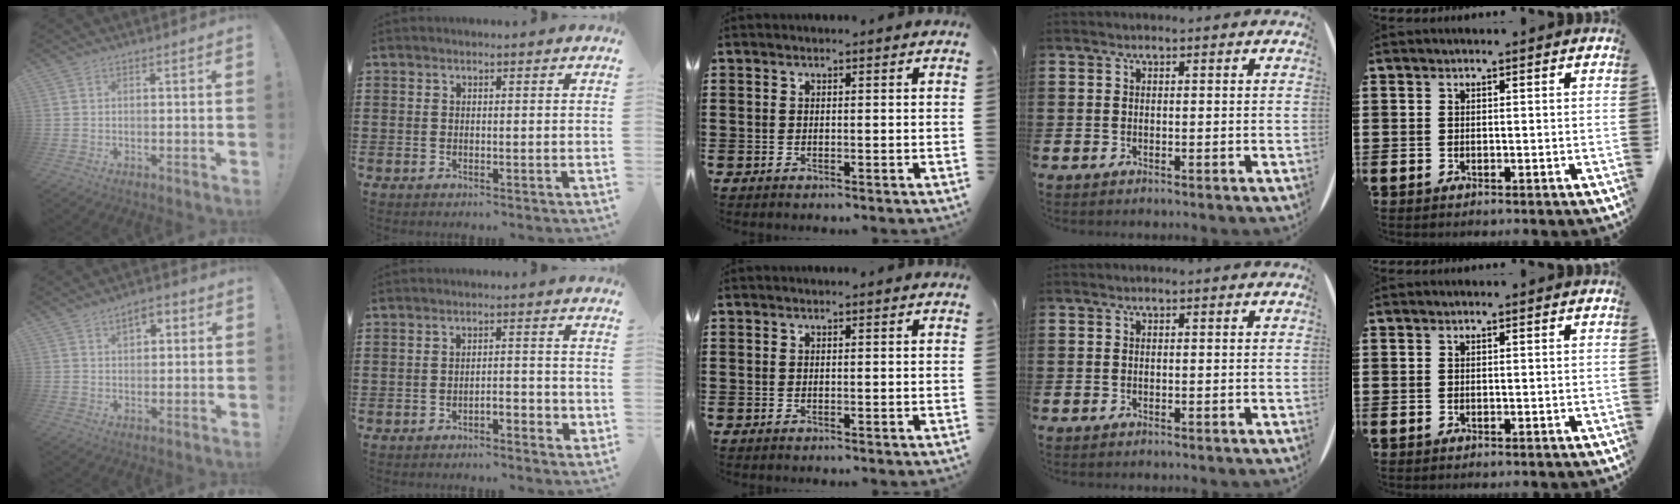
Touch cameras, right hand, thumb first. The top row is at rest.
{"thumb": {"total": 4.7, "force": [2.2, 2.8, 3.1], "torque": [-0.038, -0.003, 0.033]}, "index": {"total": 2.1, "force": [-1.6, 0.6, 1.1], "torque": [-0.022, 0.006, -0.034]}}